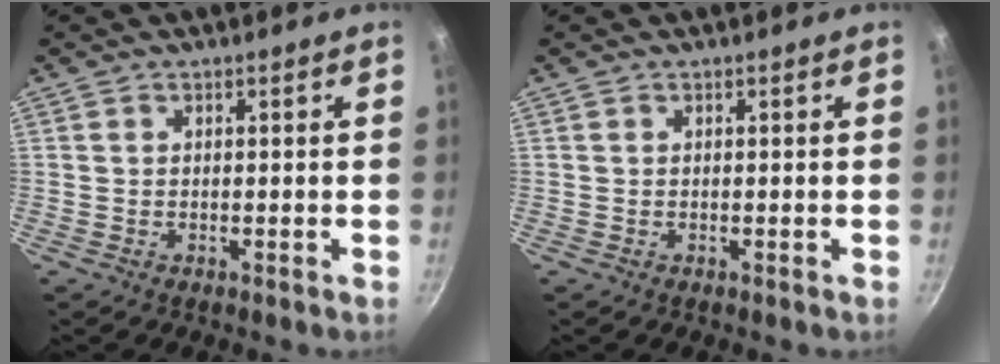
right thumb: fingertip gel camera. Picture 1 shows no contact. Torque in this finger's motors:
{"motor_torque": [0.00, 0.00, 0.02, 0.01, 0.00]}